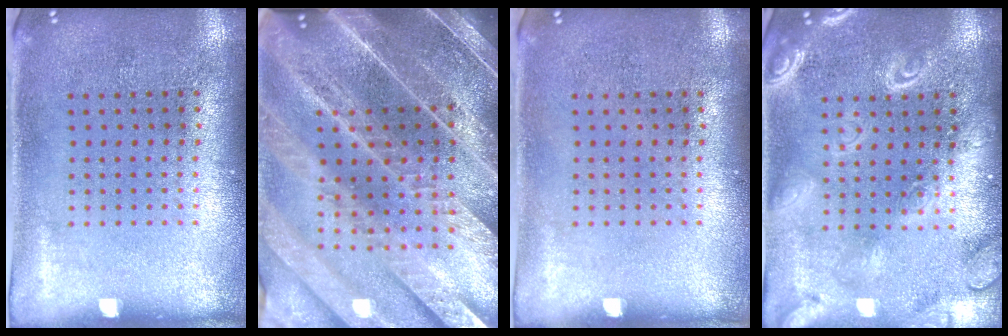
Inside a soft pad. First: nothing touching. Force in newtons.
{"total": 5.0, "press": 4.3, "slide": 2.6}
{"total": 0.0}
{"total": 3.8, "press": 3.8, "slide": 0.5}